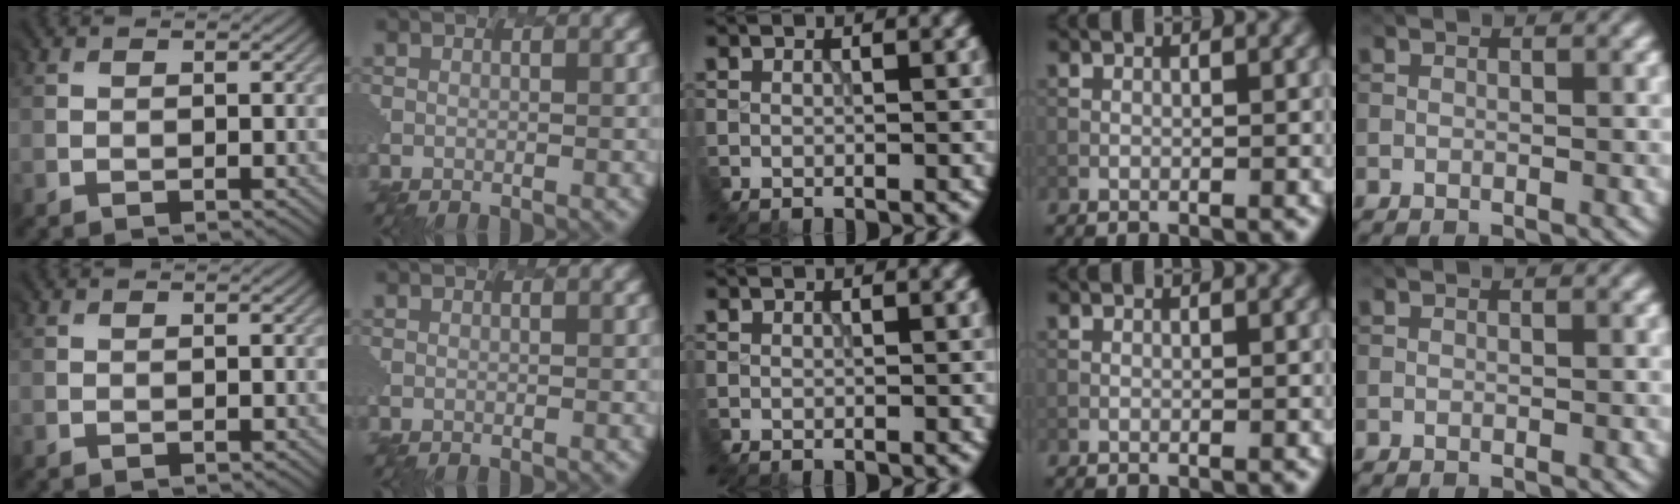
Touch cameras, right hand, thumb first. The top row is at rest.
{}